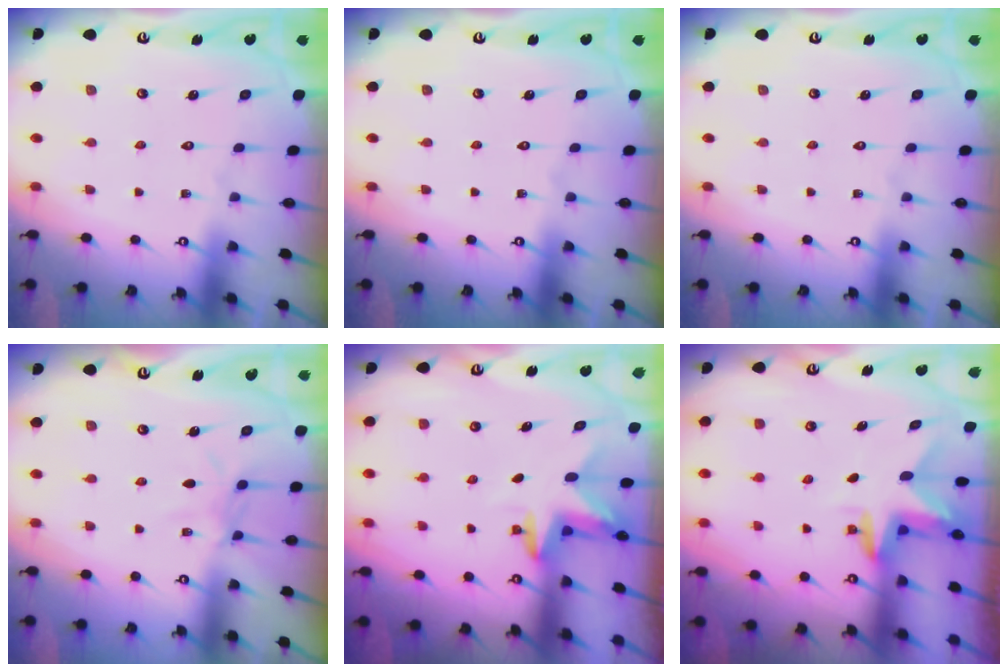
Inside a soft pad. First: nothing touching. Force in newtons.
{"total": 0.0}
{"total": 0.0}
{"total": 5.4, "press": 5.3, "slide": 0.5}
{"total": 3.4, "press": 3.3, "slide": 0.4}
{"total": 3.0, "press": 3.0, "slide": 0.2}